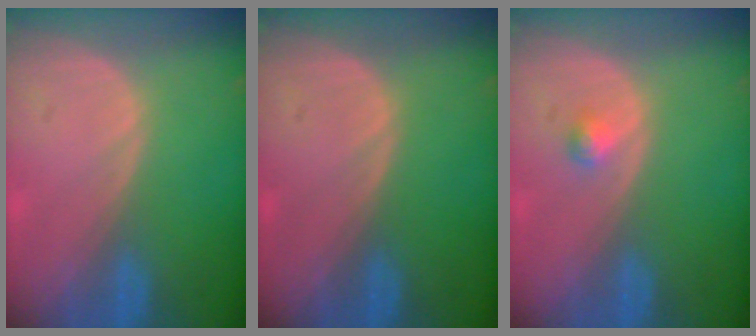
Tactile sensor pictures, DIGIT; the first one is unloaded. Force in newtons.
{"total": 0.0}
{"total": 1.3, "press": 1.2, "slide": 0.1}